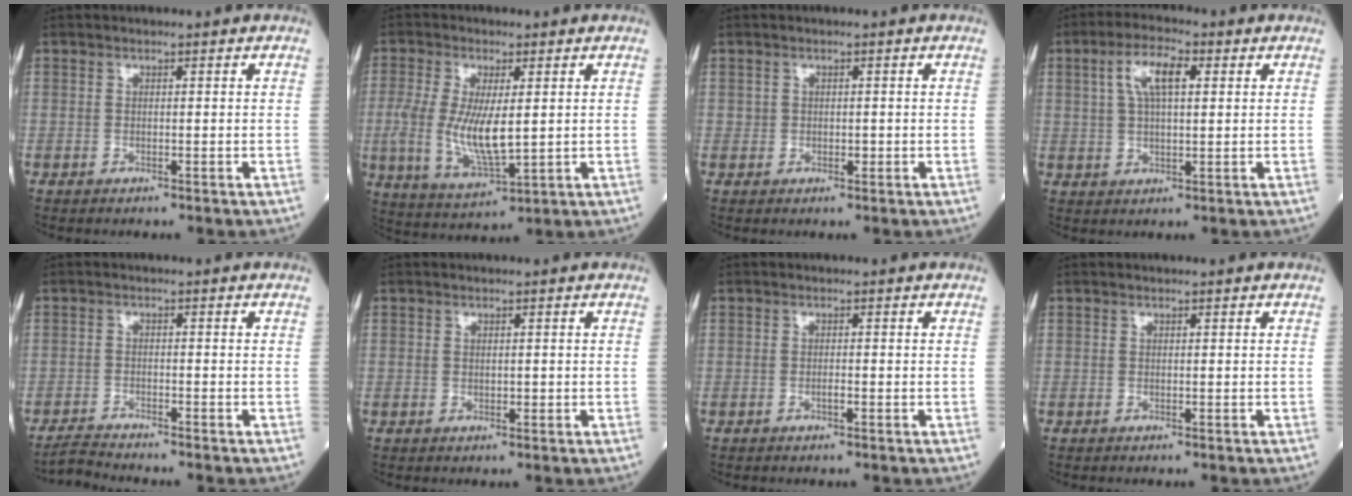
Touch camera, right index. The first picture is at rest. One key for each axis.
{"total": 10.3, "fx": 0.1, "fy": 3.4, "fz": 9.8, "tx": -0.207, "ty": -0.016, "tz": 0.009}
{"total": 1.1, "fx": 0.1, "fy": 0.9, "fz": 0.6, "tx": -0.009, "ty": -0.001, "tz": 0.002}
{"total": 6.8, "fx": 2.3, "fy": 2.2, "fz": 6.1, "tx": -0.121, "ty": 0.015, "tz": 0.042}
{"total": 3.0, "fx": -2.8, "fy": -1.0, "fz": 0.0, "tx": -0.009, "ty": -0.019, "tz": -0.056}
{"total": 1.1, "fx": 0.1, "fy": 0.7, "fz": 0.8, "tx": -0.016, "ty": -0.001, "tz": 0.003}
{"total": 0.9, "fx": -0.4, "fy": 0.1, "fz": 0.8, "tx": -0.019, "ty": 0.000, "tz": -0.006}
{"total": 0.0}